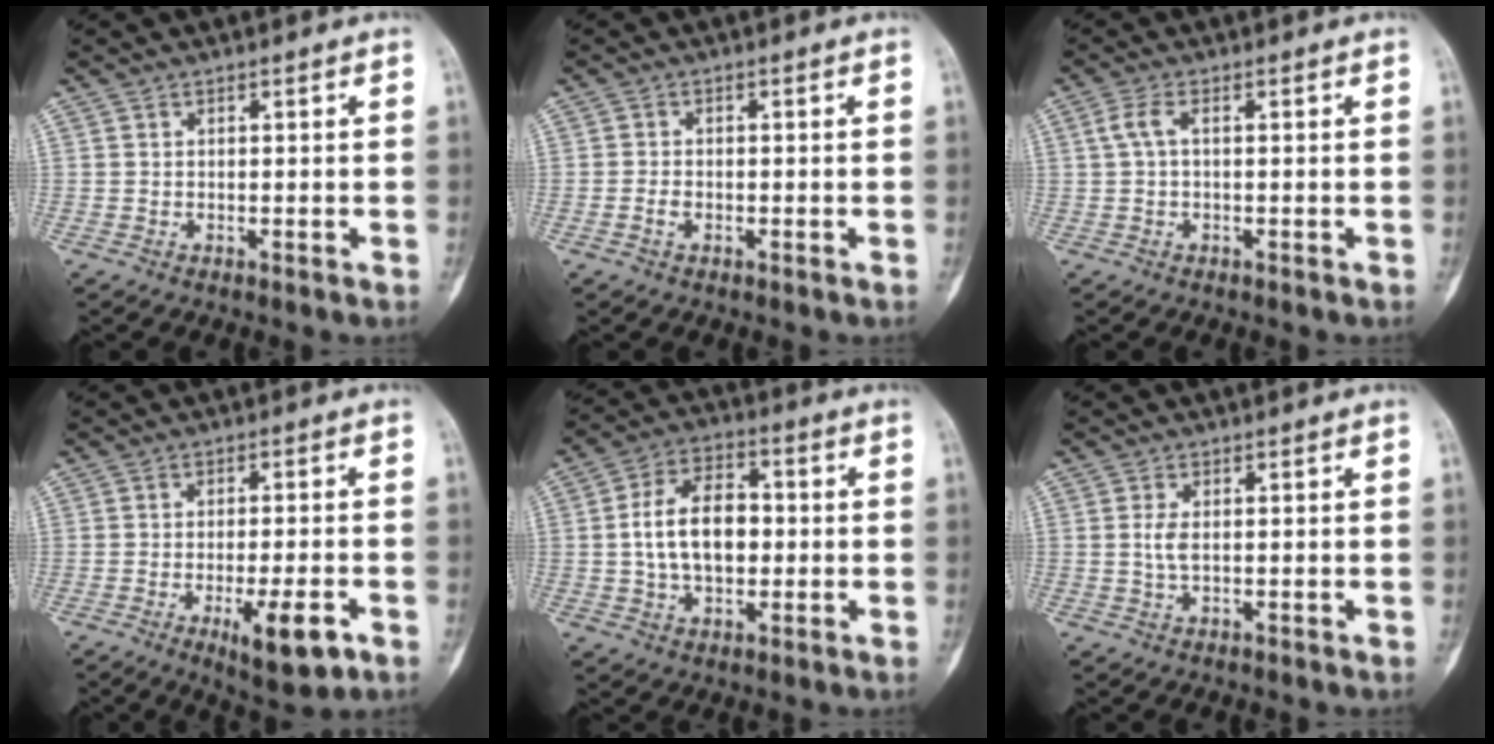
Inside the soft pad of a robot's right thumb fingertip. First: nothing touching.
{"total": 1.6, "force": [-0.7, 1.0, 1.0], "torque": [-0.020, 0.007, -0.015]}
{"total": 2.6, "force": [0.3, 0.9, 2.4], "torque": [-0.060, 0.011, 0.005]}
{"total": 12.3, "force": [-5.1, 4.6, 10.2], "torque": [-0.140, 0.015, -0.066]}
{"total": 12.2, "force": [-0.1, 7.6, 9.6], "torque": [-0.150, 0.021, -0.005]}
{"total": 2.2, "force": [0.1, 0.9, 2.0], "torque": [-0.051, -0.001, 0.003]}